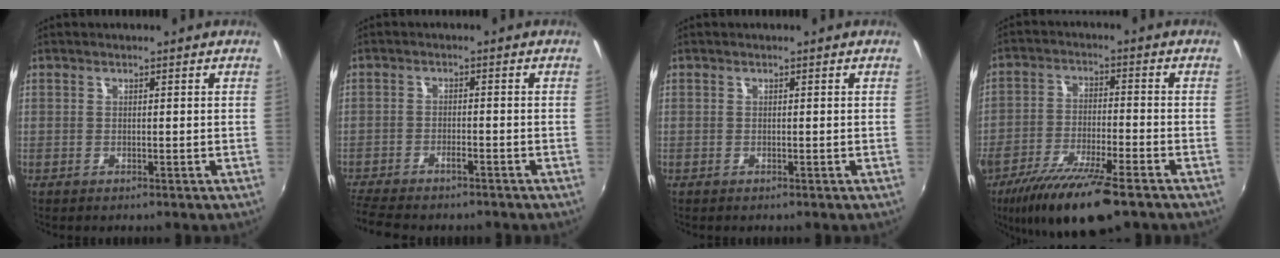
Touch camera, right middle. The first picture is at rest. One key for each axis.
{"total": 8.1, "fx": -7.0, "fy": 1.9, "fz": 3.5, "tx": -0.097, "ty": -0.022, "tz": -0.120}
{"total": 0.0}
{"total": 14.3, "fx": -10.0, "fy": 3.1, "fz": 9.7, "tx": -0.193, "ty": -0.039, "tz": -0.176}